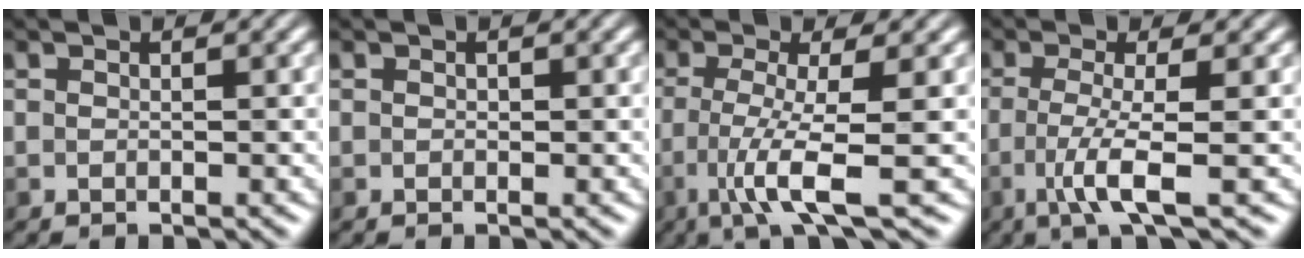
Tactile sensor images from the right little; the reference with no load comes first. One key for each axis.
{"total": 0.7, "fx": 0.3, "fy": 0.6, "fz": 0.3, "tx": 0.004, "ty": 0.005, "tz": -0.004}
{"total": 5.2, "fx": -2.1, "fy": 0.3, "fz": 4.7, "tx": -0.096, "ty": -0.003, "tz": -0.041}
{"total": 4.0, "fx": -1.7, "fy": 0.1, "fz": 3.7, "tx": -0.079, "ty": -0.002, "tz": -0.034}